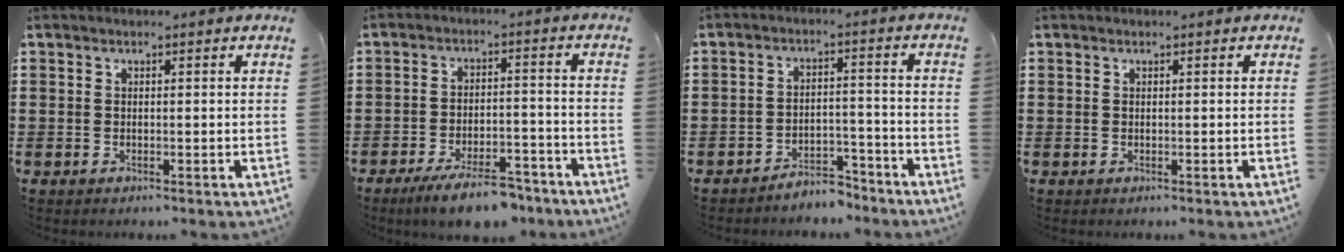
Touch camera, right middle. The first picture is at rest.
{"total": 7.8, "force": [-6.4, 1.5, 4.3], "torque": [-0.073, 0.005, -0.114]}
{"total": 4.6, "force": [-4.5, 0.6, 0.3], "torque": [-0.009, 0.007, -0.092]}
{"total": 0.0}